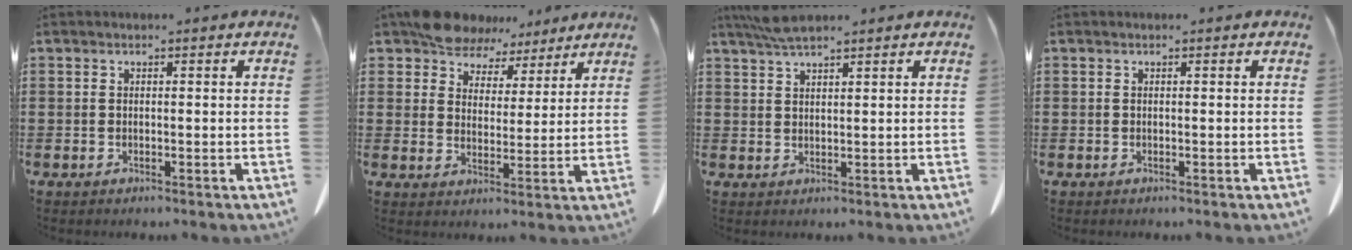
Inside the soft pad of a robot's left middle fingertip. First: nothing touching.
{"total": 7.5, "force": [6.6, 3.4, 1.3], "torque": [-0.052, -0.021, 0.126]}
{"total": 3.6, "force": [2.9, 0.4, 2.1], "torque": [-0.050, 0.001, 0.055]}
{"total": 0.0}